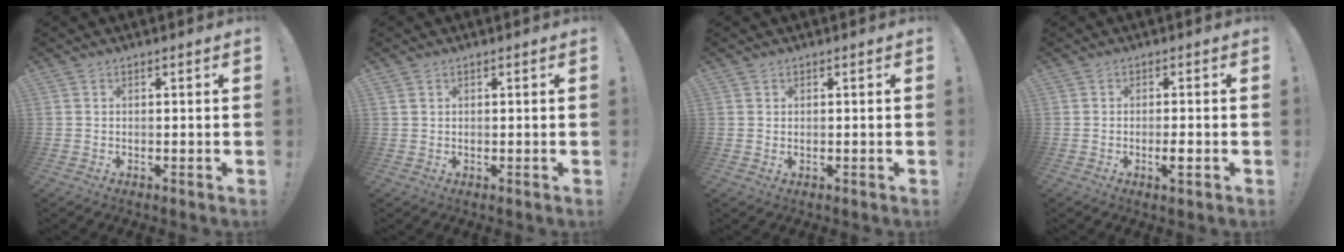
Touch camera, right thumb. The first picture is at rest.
{"total": 1.0, "force": [0.6, 0.5, 0.5], "torque": [-0.013, 0.003, 0.013]}
{"total": 0.7, "force": [0.6, 0.2, 0.0], "torque": [0.005, -0.002, 0.012]}
{"total": 2.7, "force": [-0.8, 0.2, 2.5], "torque": [-0.035, -0.003, -0.014]}